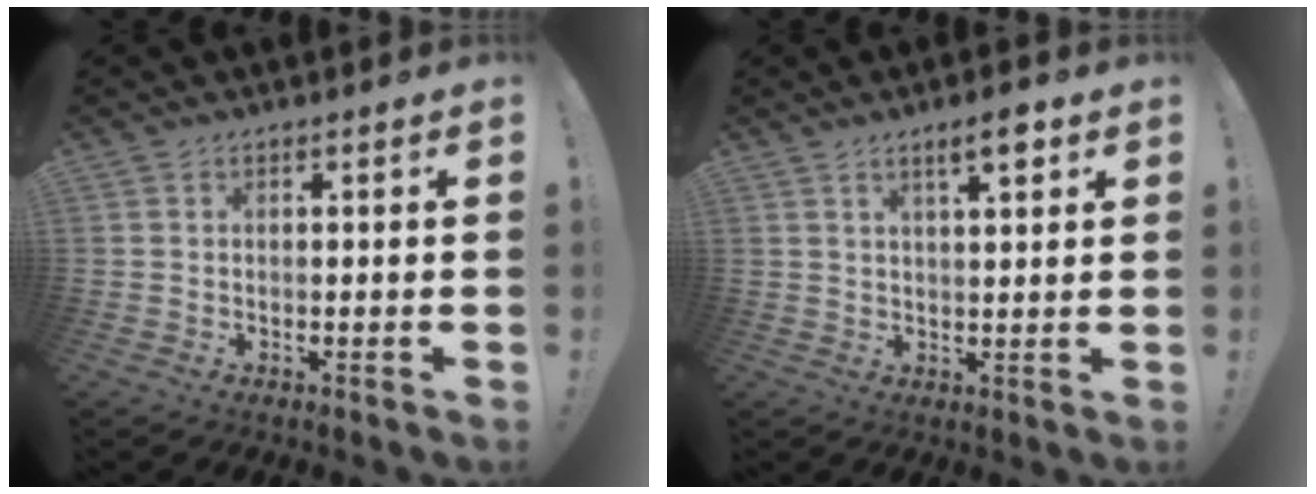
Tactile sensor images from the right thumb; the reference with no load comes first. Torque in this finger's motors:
{"motor_torque": [-0.16, -0.08, 0.04, 0.15, -0.05]}